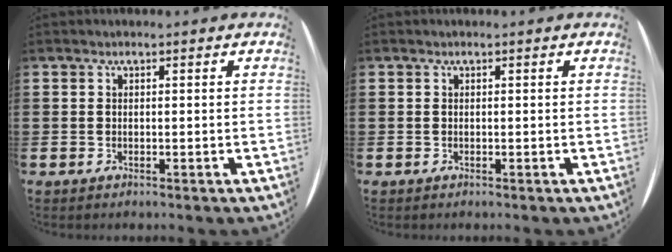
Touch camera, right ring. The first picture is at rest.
{"total": 0.0}